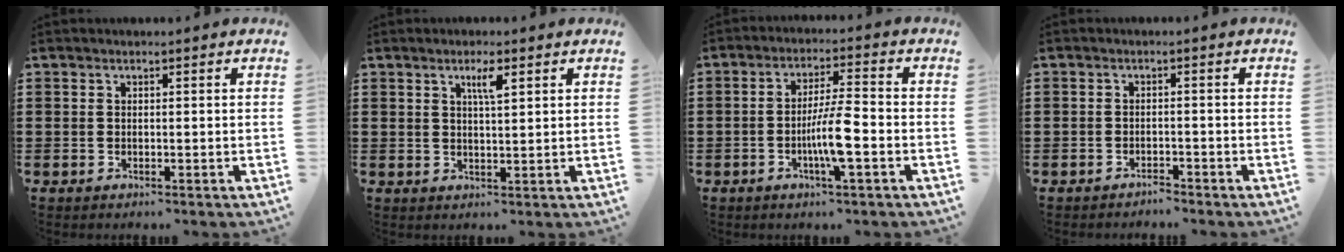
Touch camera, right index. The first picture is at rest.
{"total": 3.1, "force": [1.6, 0.6, 2.6], "torque": [-0.048, 0.002, 0.023]}
{"total": 7.1, "force": [-2.2, 0.8, 6.7], "torque": [-0.125, -0.004, -0.044]}
{"total": 1.8, "force": [-1.7, 0.1, -0.2], "torque": [-0.003, 0.003, -0.040]}